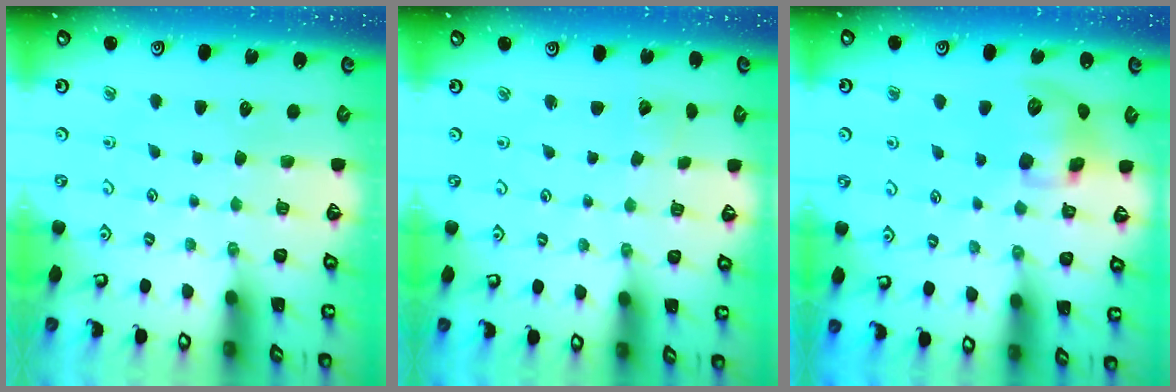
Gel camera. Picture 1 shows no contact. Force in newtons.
{"total": 1.4, "press": 1.4, "slide": 0.1}
{"total": 11.0, "press": 10.8, "slide": 1.8}